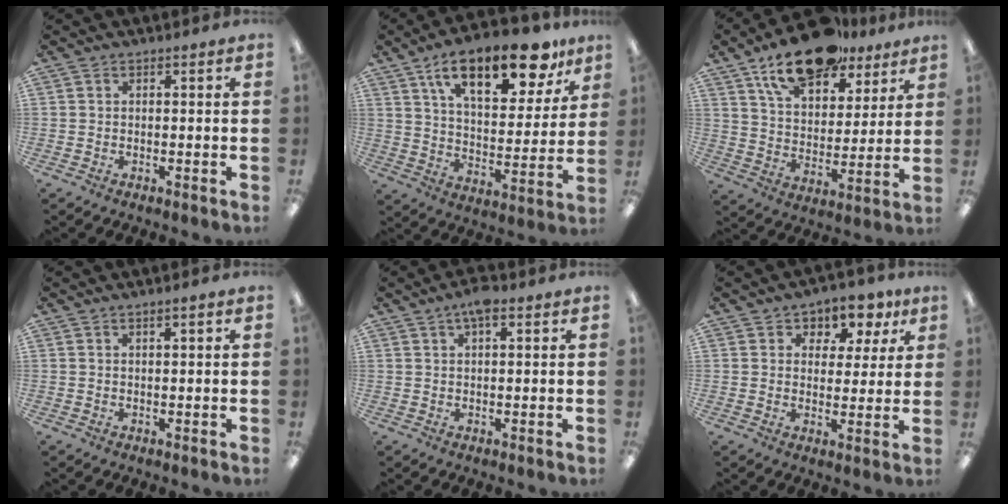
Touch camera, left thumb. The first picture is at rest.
{"total": 20.6, "force": [12.8, 8.9, 13.5], "torque": [-0.206, -0.059, 0.211]}
{"total": 17.9, "force": [13.0, 8.4, 9.0], "torque": [-0.145, -0.068, 0.226]}
{"total": 1.4, "force": [0.8, 0.1, 1.1], "torque": [-0.022, -0.001, 0.014]}
{"total": 4.2, "force": [2.5, 1.3, 3.2], "torque": [-0.059, 0.002, 0.042]}
{"total": 6.2, "force": [4.1, 4.4, 1.9], "torque": [-0.025, -0.032, 0.067]}